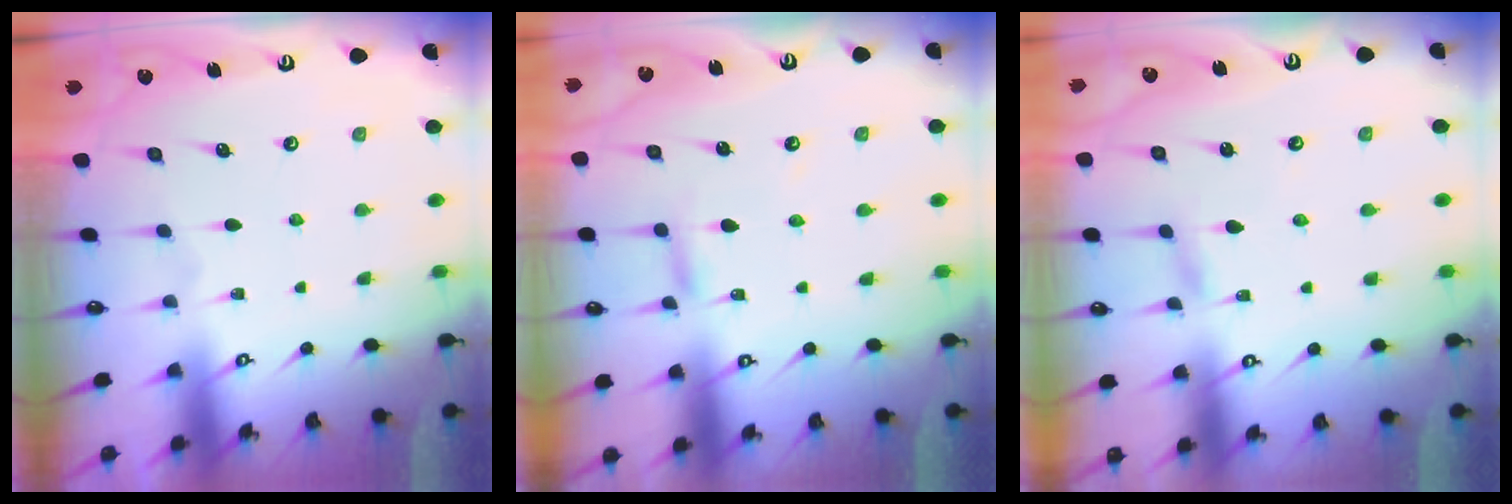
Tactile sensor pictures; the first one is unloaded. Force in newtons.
{"total": 3.0, "press": 3.0, "slide": 0.2}
{"total": 1.5, "press": 1.5, "slide": 0.1}